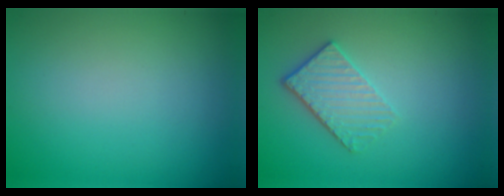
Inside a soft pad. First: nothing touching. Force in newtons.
{"total": 3.3, "press": 2.8, "slide": 1.7}